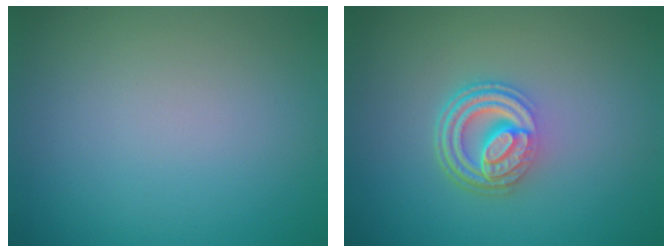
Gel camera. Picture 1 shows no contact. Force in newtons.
{"total": 4.9, "press": 3.4, "slide": 3.5}